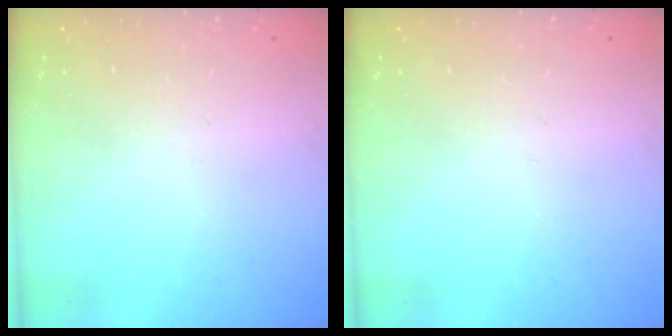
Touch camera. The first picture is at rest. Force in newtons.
{"total": 0.0}